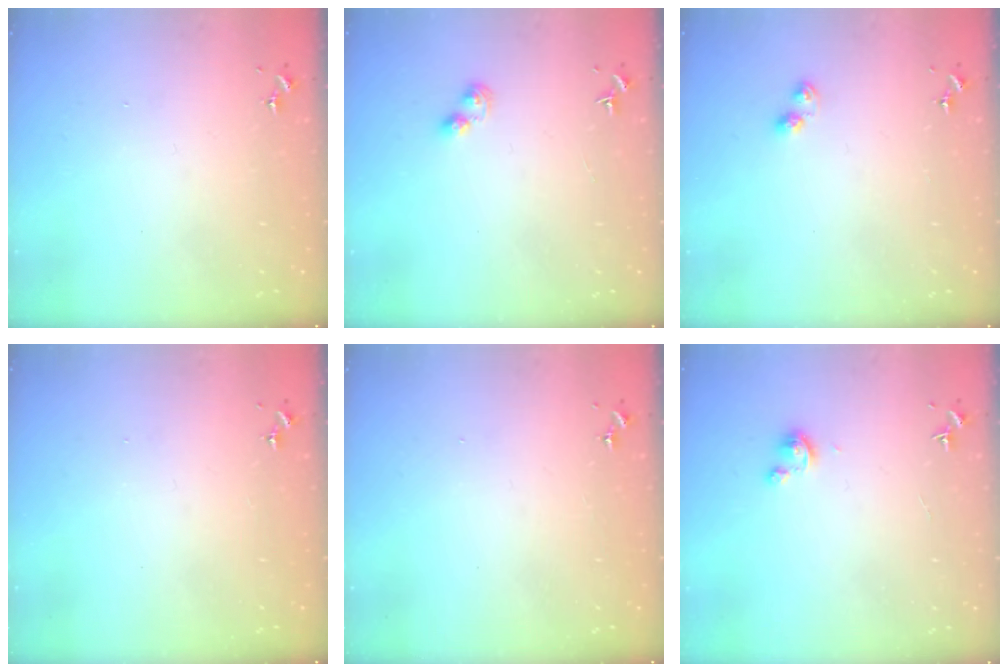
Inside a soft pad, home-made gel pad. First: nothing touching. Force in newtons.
{"total": 3.1, "press": 3.1, "slide": 0.4}
{"total": 3.6, "press": 3.5, "slide": 0.4}
{"total": 0.0}
{"total": 0.0}
{"total": 2.8, "press": 2.8, "slide": 0.3}